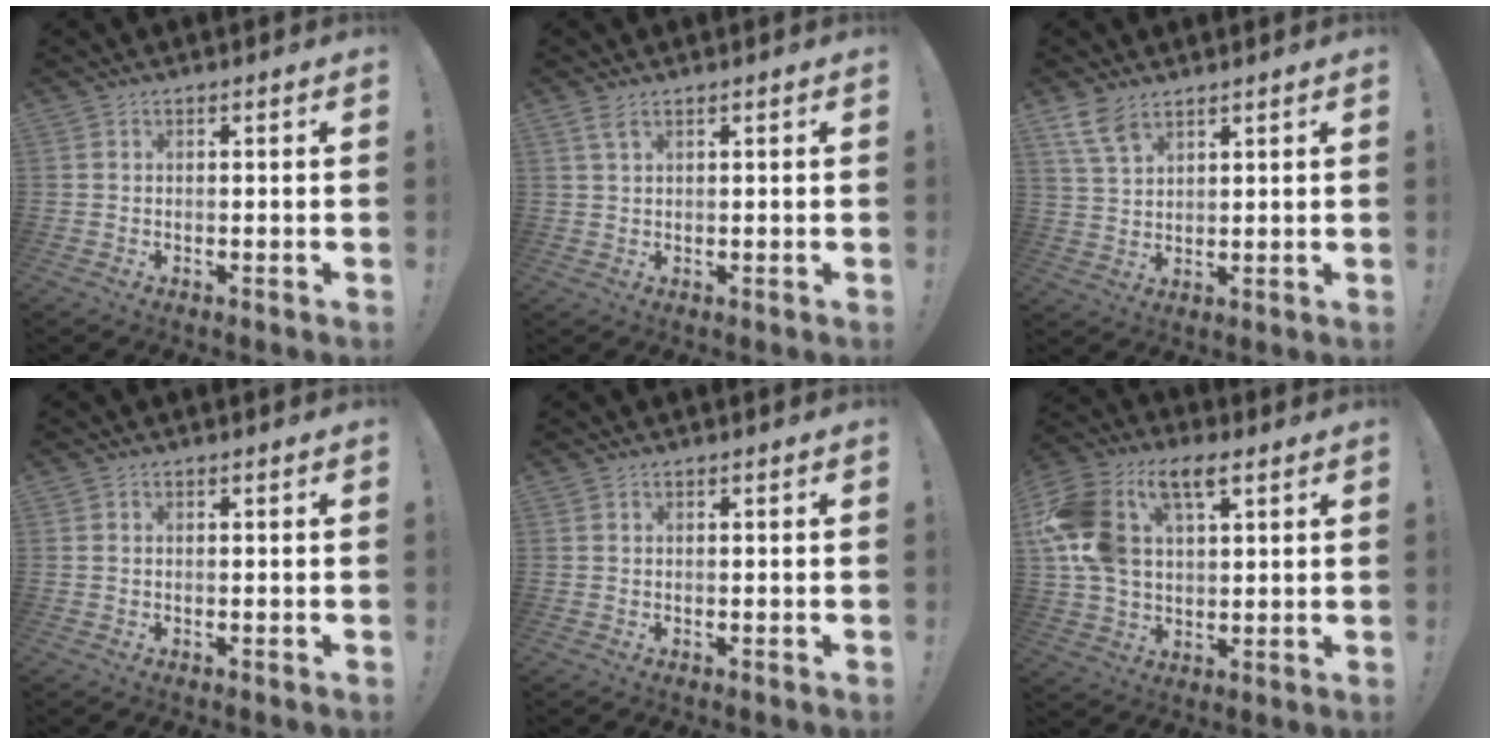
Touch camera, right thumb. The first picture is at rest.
{"total": 2.7, "force": [1.6, 0.9, 2.0], "torque": [-0.035, -0.004, 0.029]}
{"total": 7.0, "force": [5.0, 3.1, 3.8], "torque": [-0.070, -0.024, 0.096]}
{"total": 0.0}
{"total": 0.0}
{"total": 16.6, "force": [6.6, 10.9, 10.7], "torque": [-0.214, -0.016, 0.124]}